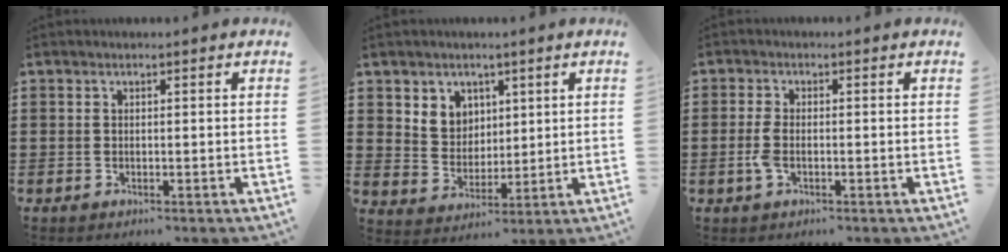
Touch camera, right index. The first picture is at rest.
{"total": 5.4, "force": [3.0, 4.4, 0.5], "torque": [-0.037, 0.005, 0.055]}
{"total": 2.8, "force": [-0.8, 1.1, 2.4], "torque": [-0.065, -0.008, -0.021]}